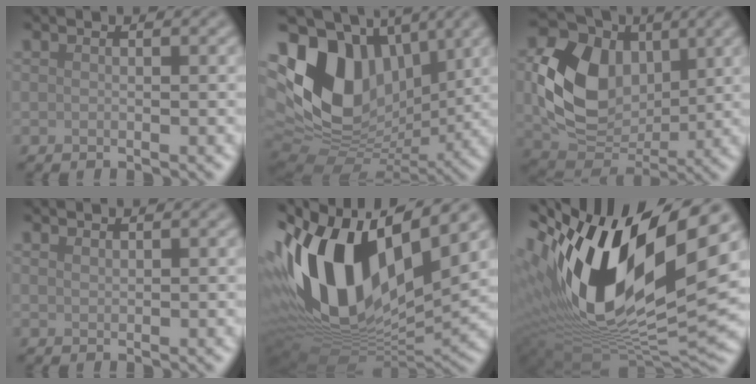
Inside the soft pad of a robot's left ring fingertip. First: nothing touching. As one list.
[{"total": 14.6, "force": [3.5, 10.0, 10.1], "torque": [-0.204, 0.008, 0.064]}, {"total": 10.0, "force": [1.2, 7.3, 6.8], "torque": [-0.142, -0.005, 0.021]}, {"total": 0.7, "force": [0.6, 0.2, 0.2], "torque": [-0.005, 0.000, 0.015]}, {"total": 16.3, "force": [2.9, 8.7, 13.5], "torque": [-0.278, -0.003, 0.045]}, {"total": 18.7, "force": [4.3, 8.5, 16.1], "torque": [-0.329, -0.011, 0.083]}]